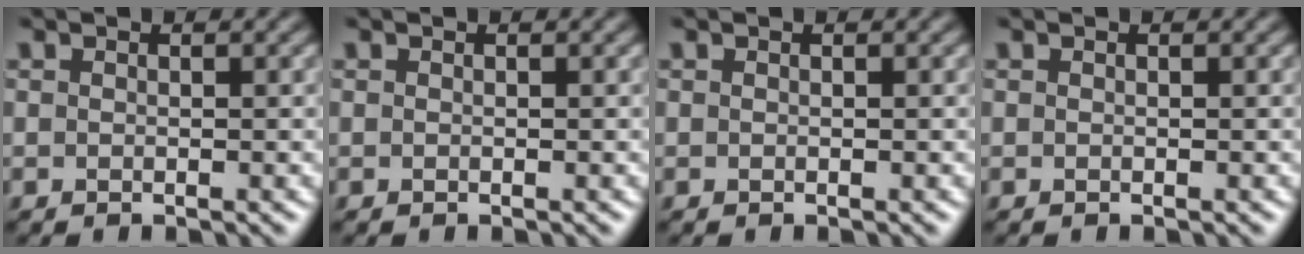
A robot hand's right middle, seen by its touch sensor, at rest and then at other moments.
{"total": 0.0}
{"total": 0.0}
{"total": 0.0}